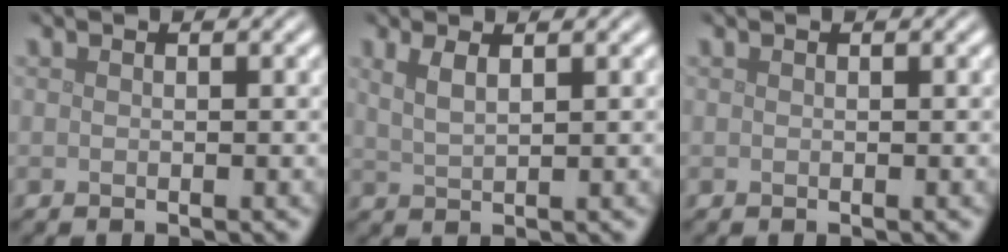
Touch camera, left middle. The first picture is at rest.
{"total": 2.2, "force": [1.1, 0.7, 1.8], "torque": [-0.032, 0.001, 0.022]}
{"total": 0.0}